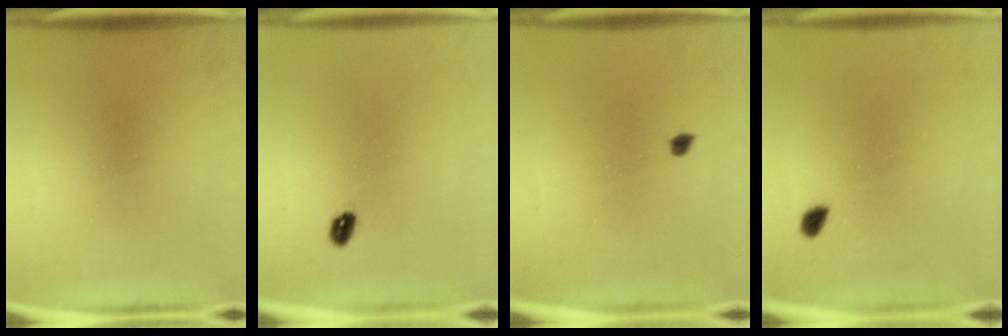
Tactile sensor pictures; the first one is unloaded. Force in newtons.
{"total": 1.9}
{"total": 1.1}
{"total": 1.7}